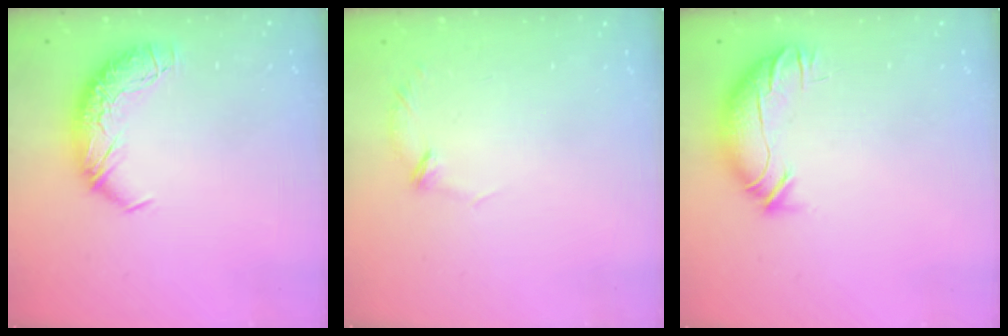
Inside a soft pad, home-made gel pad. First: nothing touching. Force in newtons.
{"total": 6.2, "press": 6.0, "slide": 1.5}
{"total": 3.8, "press": 3.4, "slide": 1.7}